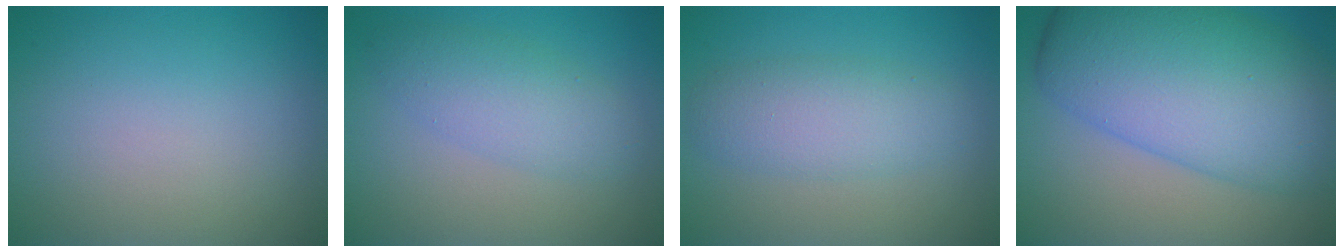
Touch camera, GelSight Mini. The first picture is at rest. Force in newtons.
{"total": 3.7, "press": 3.7, "slide": 0.1}
{"total": 3.9, "press": 3.9, "slide": 0.0}
{"total": 12.1, "press": 12.1, "slide": 0.1}